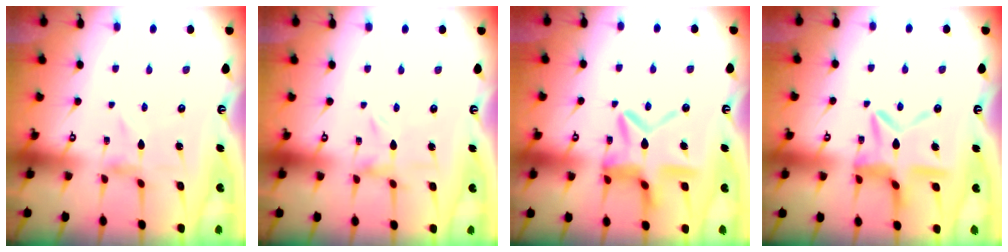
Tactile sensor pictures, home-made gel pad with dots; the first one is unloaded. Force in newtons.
{"total": 0.0}
{"total": 13.8, "press": 13.8, "slide": 1.3}
{"total": 12.2, "press": 12.2, "slide": 1.2}